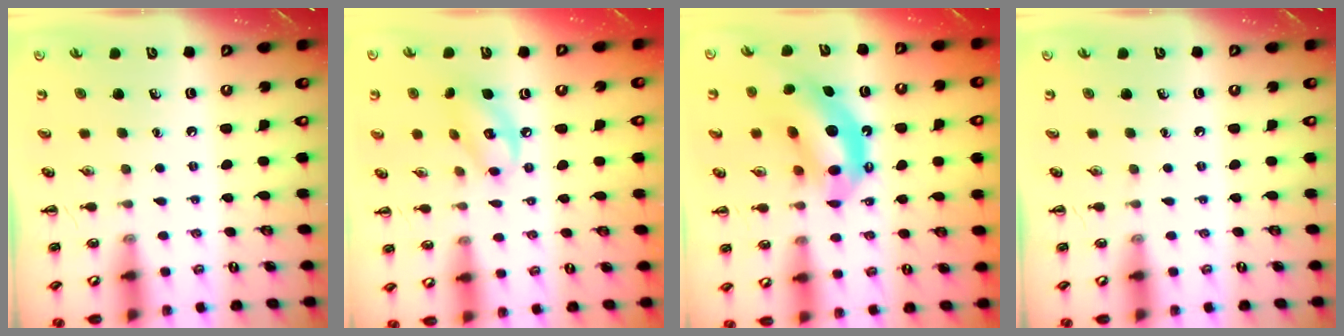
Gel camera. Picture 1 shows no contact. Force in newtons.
{"total": 9.7, "press": 9.5, "slide": 1.7}
{"total": 13.8, "press": 13.3, "slide": 3.7}
{"total": 0.0}